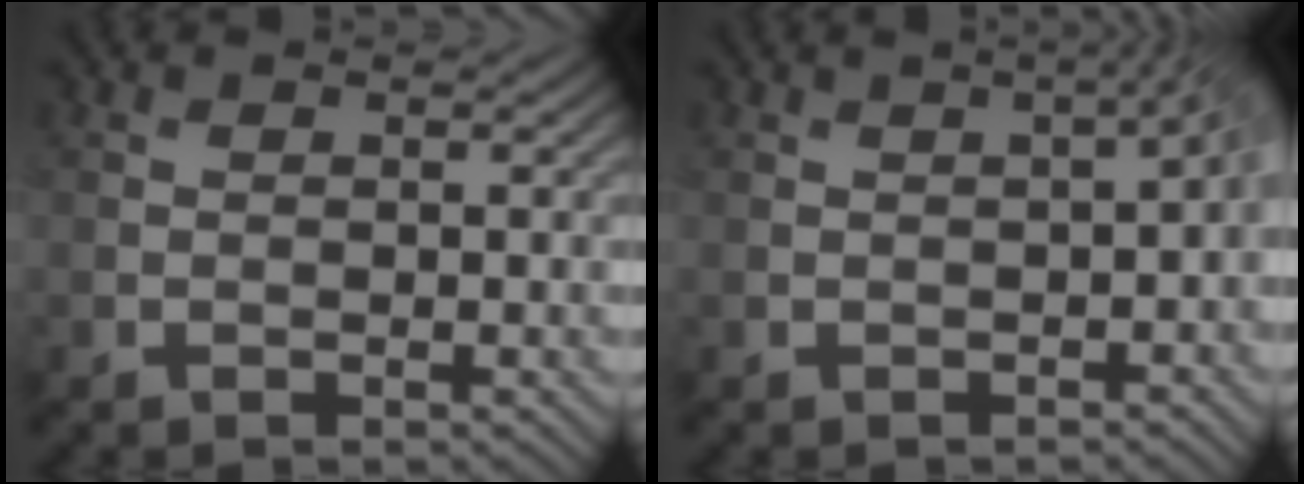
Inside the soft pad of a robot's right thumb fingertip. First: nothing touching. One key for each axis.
{"total": 4.2, "fx": -0.3, "fy": 1.3, "fz": 3.9, "tx": -0.041, "ty": 0.003, "tz": 0.004}